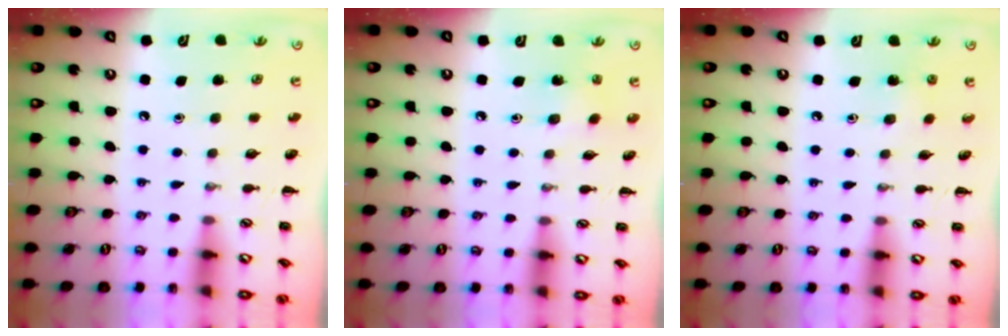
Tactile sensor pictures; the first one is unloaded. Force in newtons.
{"total": 2.9, "press": 2.8, "slide": 0.9}
{"total": 1.5, "press": 1.4, "slide": 0.5}